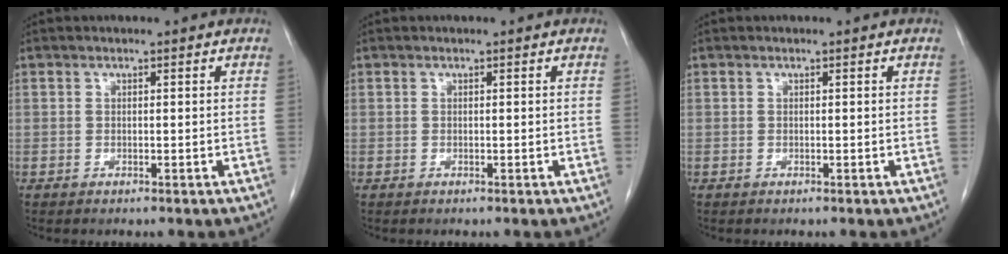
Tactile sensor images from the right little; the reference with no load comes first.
{"total": 0.0}
{"total": 0.0}